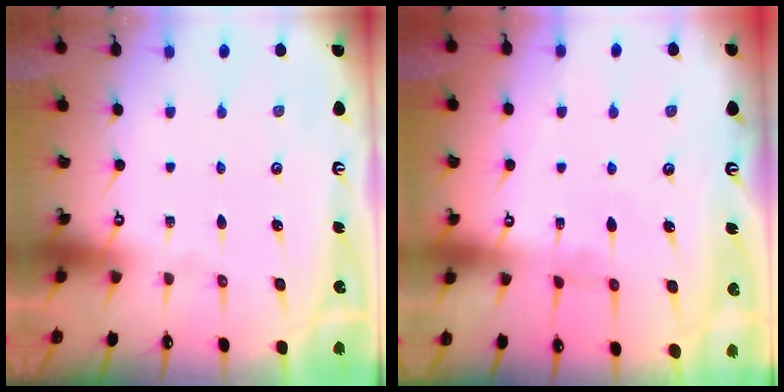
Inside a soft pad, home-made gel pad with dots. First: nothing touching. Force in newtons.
{"total": 0.0}